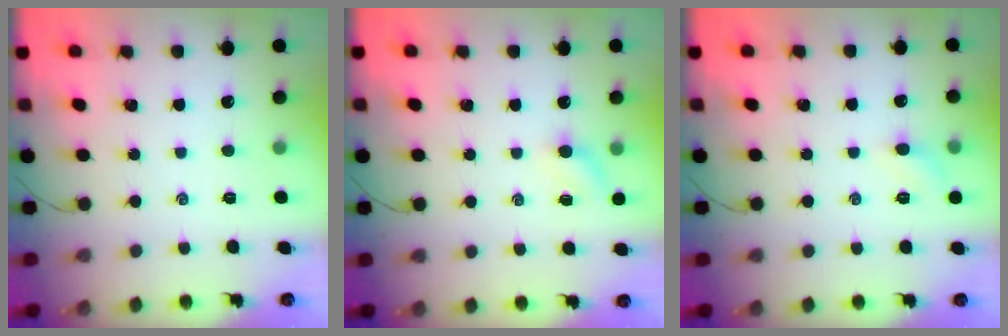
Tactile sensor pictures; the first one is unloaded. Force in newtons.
{"total": 4.4, "press": 4.3, "slide": 0.9}
{"total": 4.5, "press": 4.2, "slide": 1.6}